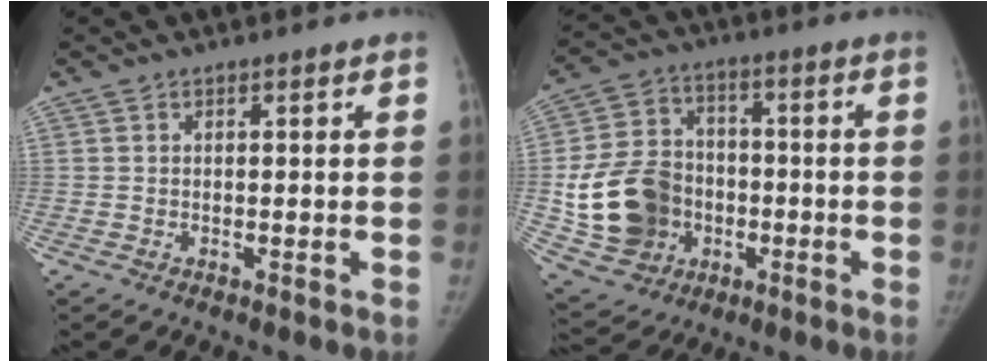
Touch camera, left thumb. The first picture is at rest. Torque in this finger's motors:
{"motor_torque": [1.48, 1.92, 0.60, -0.47, 0.12]}